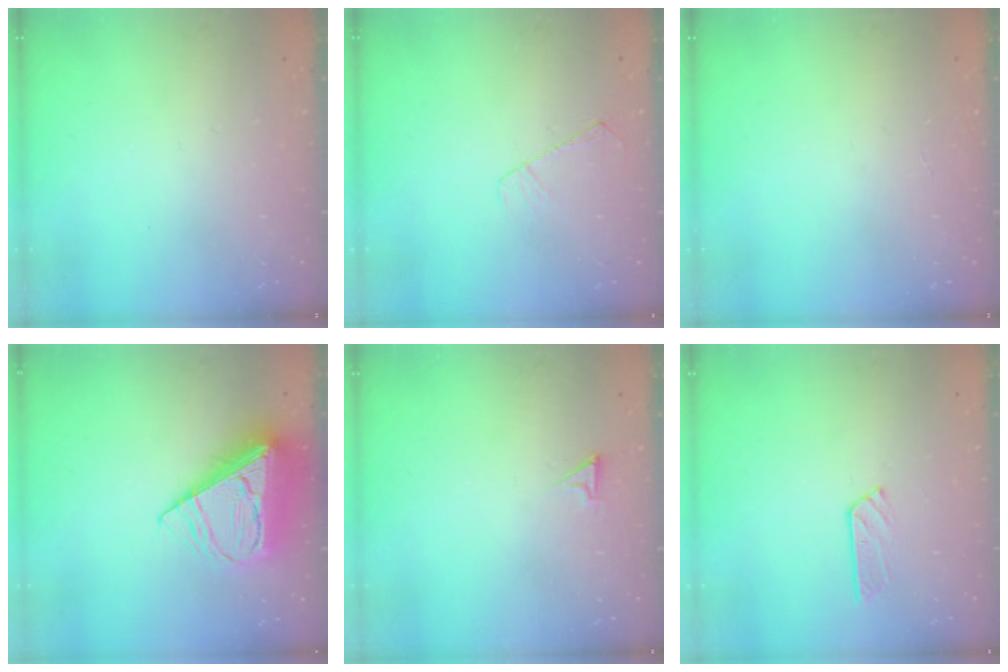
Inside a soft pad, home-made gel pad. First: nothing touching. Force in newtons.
{"total": 3.9, "press": 3.8, "slide": 0.5}
{"total": 0.0}
{"total": 14.8, "press": 14.7, "slide": 1.7}
{"total": 2.2, "press": 2.2, "slide": 0.3}
{"total": 3.0, "press": 3.0, "slide": 0.3}